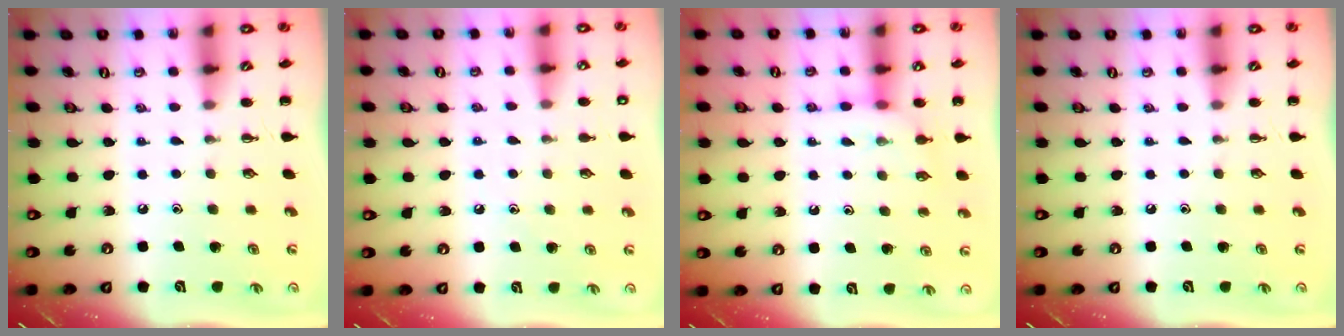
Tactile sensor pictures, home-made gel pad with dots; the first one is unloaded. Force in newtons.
{"total": 7.3, "press": 7.0, "slide": 2.3}
{"total": 8.4, "press": 8.4, "slide": 0.5}
{"total": 0.0}